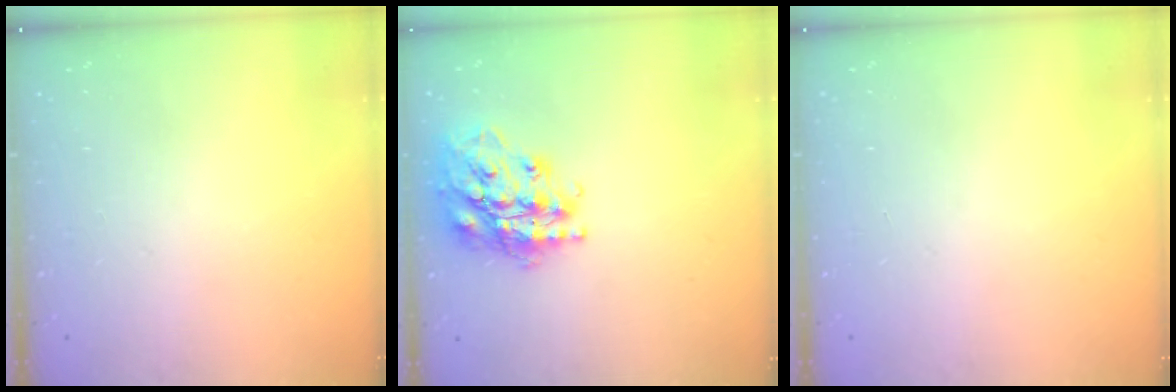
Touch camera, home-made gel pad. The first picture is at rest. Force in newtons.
{"total": 20.3, "press": 20.3, "slide": 1.6}
{"total": 0.0}